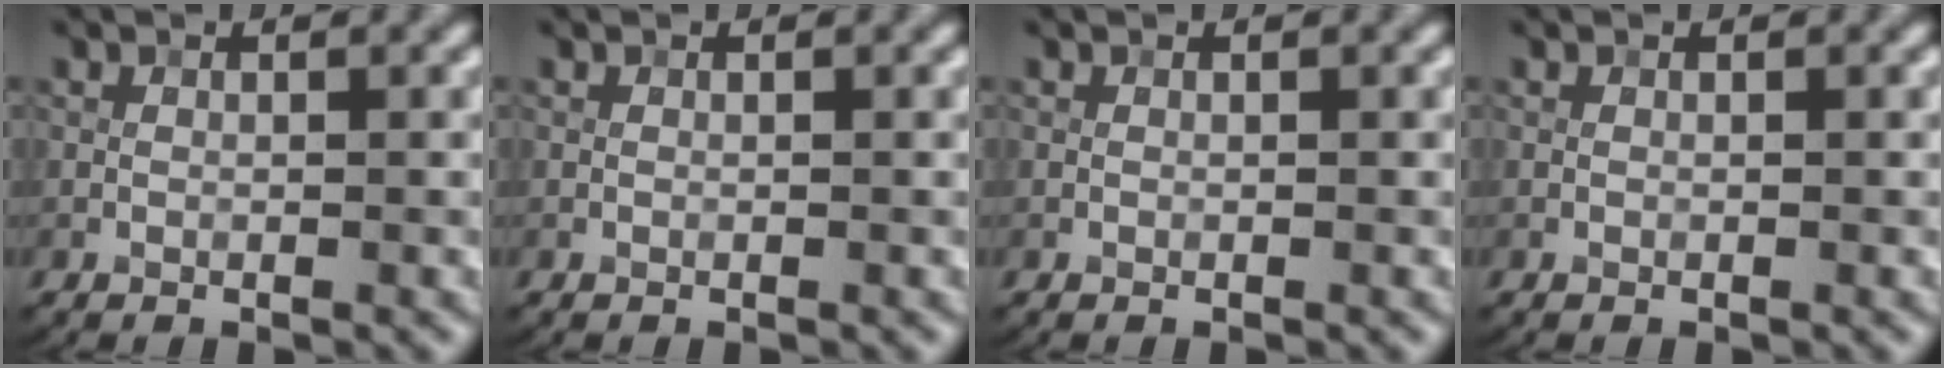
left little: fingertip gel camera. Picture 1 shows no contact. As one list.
[{"total": 0.0}, {"total": 0.0}, {"total": 0.0}]